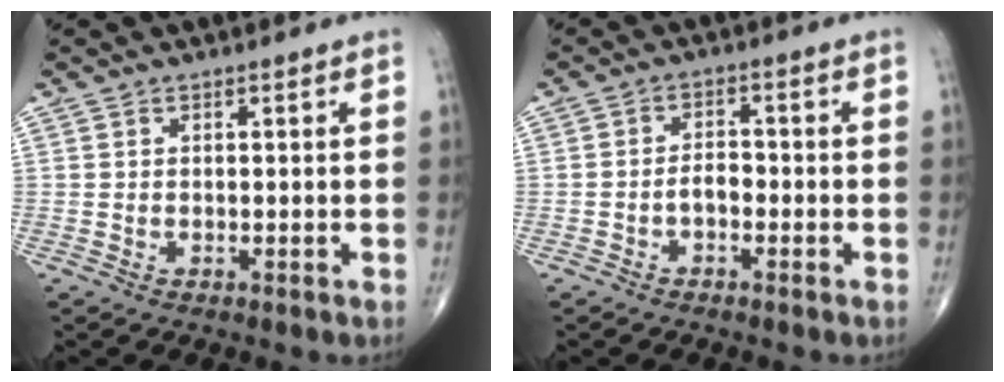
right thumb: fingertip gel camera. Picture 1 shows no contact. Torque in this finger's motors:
{"motor_torque": [0.81, 0.53, 0.65, -0.24, 0.01]}